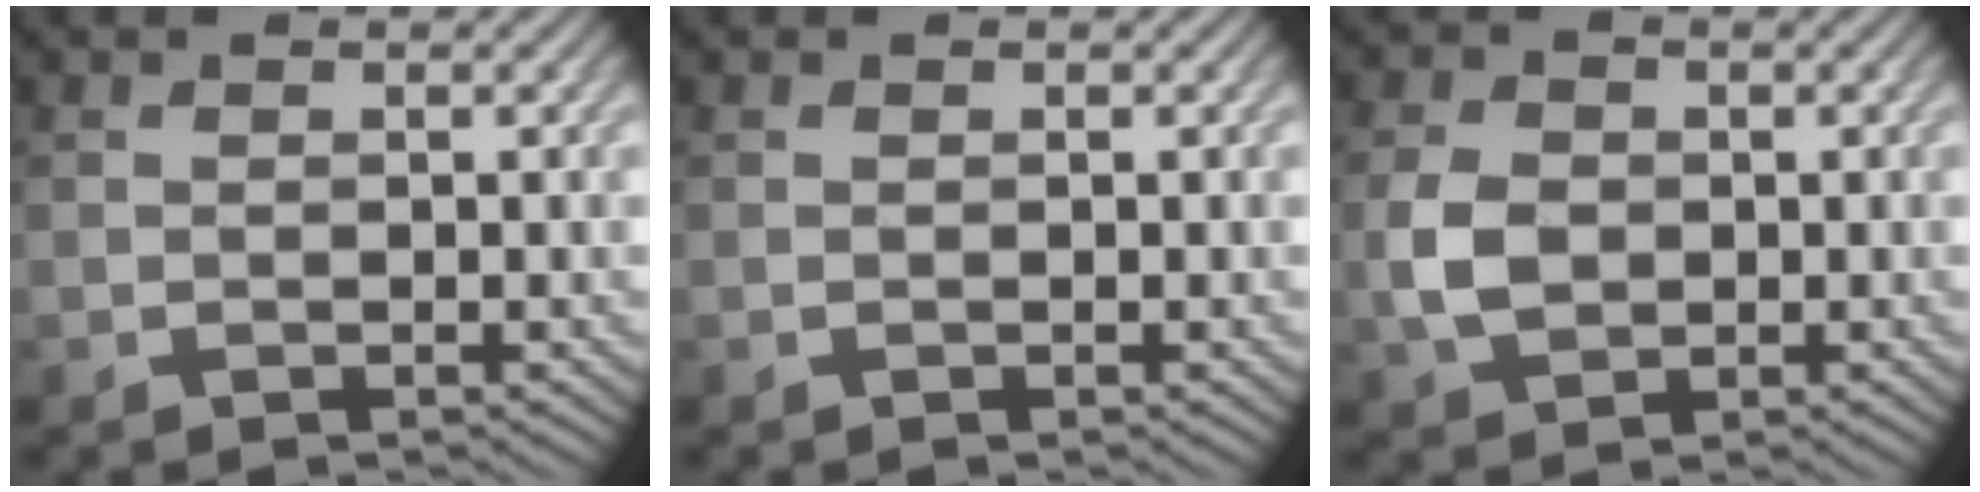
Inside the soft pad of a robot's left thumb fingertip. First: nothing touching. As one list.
[{"total": 0.0}, {"total": 4.4, "force": [-0.4, 3.3, 2.8], "torque": [-0.072, -0.003, -0.010]}]